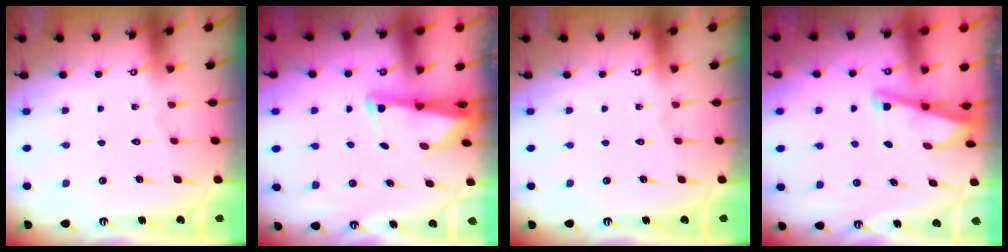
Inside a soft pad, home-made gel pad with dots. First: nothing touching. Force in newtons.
{"total": 2.4, "press": 2.3, "slide": 0.5}
{"total": 0.0}
{"total": 3.0, "press": 3.0, "slide": 0.3}